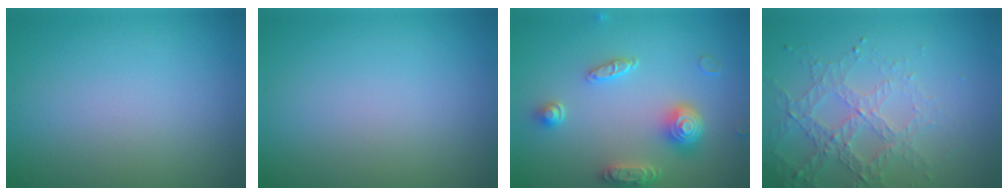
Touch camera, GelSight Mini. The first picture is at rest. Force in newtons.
{"total": 0.0}
{"total": 4.6, "press": 3.7, "slide": 2.8}
{"total": 3.1, "press": 3.0, "slide": 0.8}